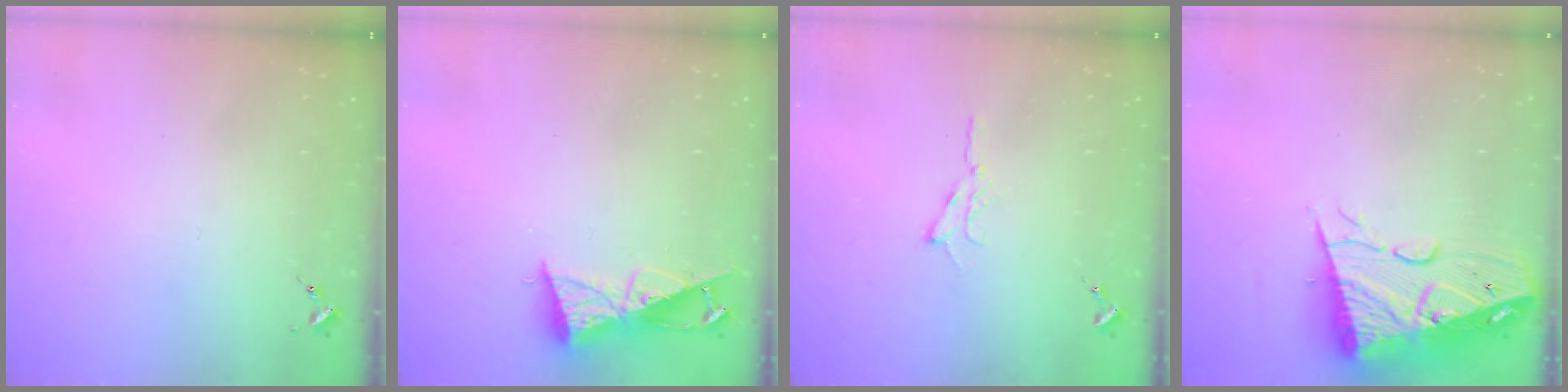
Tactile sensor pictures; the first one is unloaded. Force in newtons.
{"total": 8.6, "press": 8.6, "slide": 0.3}
{"total": 6.1, "press": 6.1, "slide": 0.7}
{"total": 15.5, "press": 15.4, "slide": 1.4}